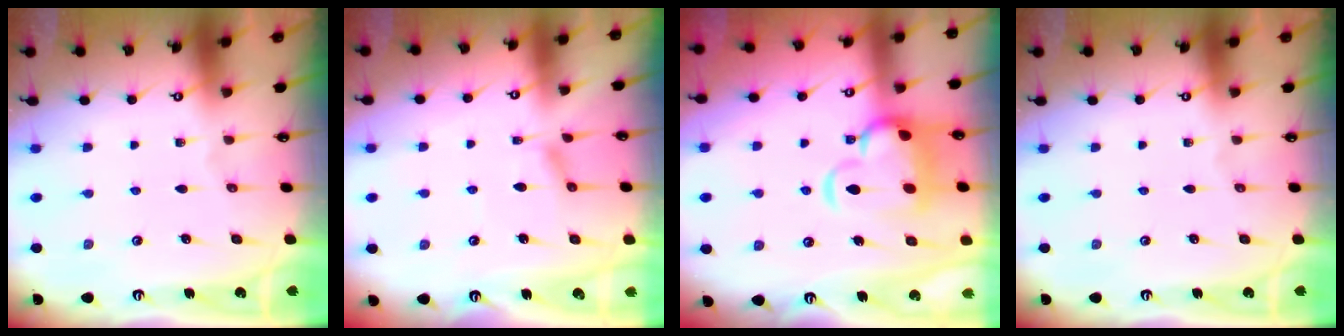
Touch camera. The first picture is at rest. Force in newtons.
{"total": 2.1, "press": 2.0, "slide": 0.5}
{"total": 7.3, "press": 7.1, "slide": 1.7}
{"total": 0.0}